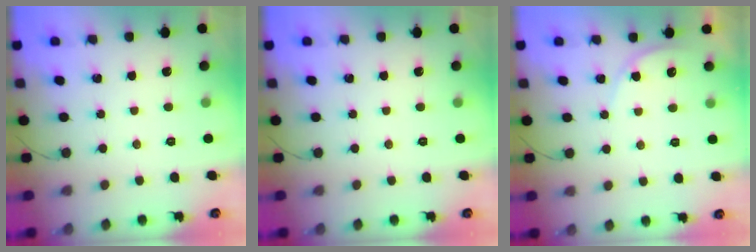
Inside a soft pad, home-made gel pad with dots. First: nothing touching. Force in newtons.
{"total": 0.0}
{"total": 4.8, "press": 4.7, "slide": 0.3}